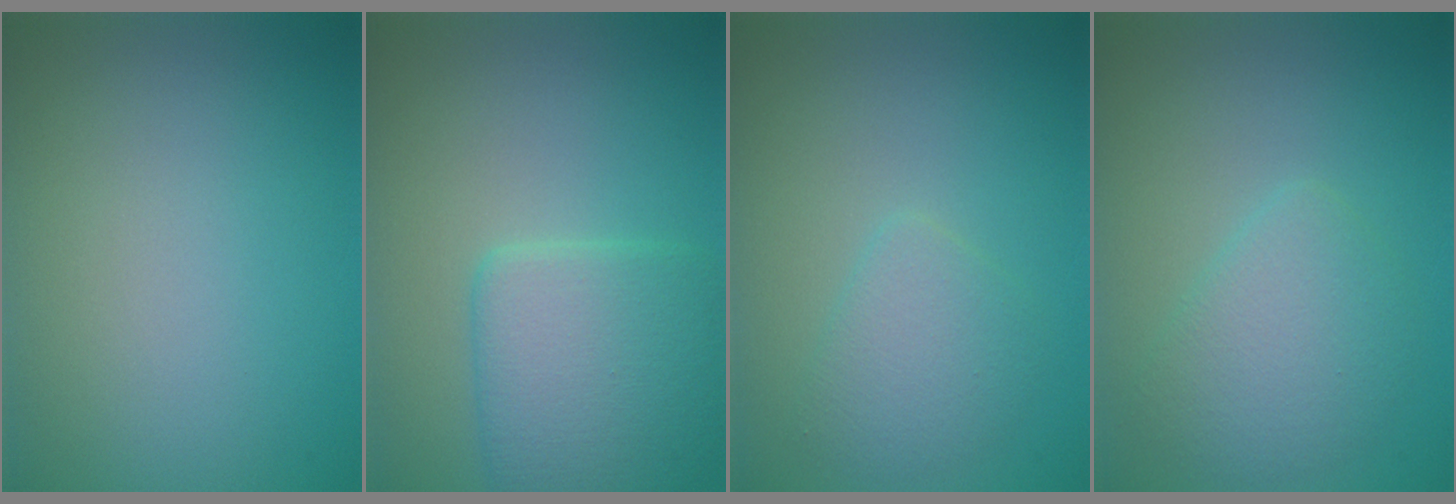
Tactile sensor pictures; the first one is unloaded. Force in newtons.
{"total": 5.3, "press": 5.3, "slide": 0.3}
{"total": 2.3, "press": 2.3, "slide": 0.0}
{"total": 3.3, "press": 3.3, "slide": 0.2}